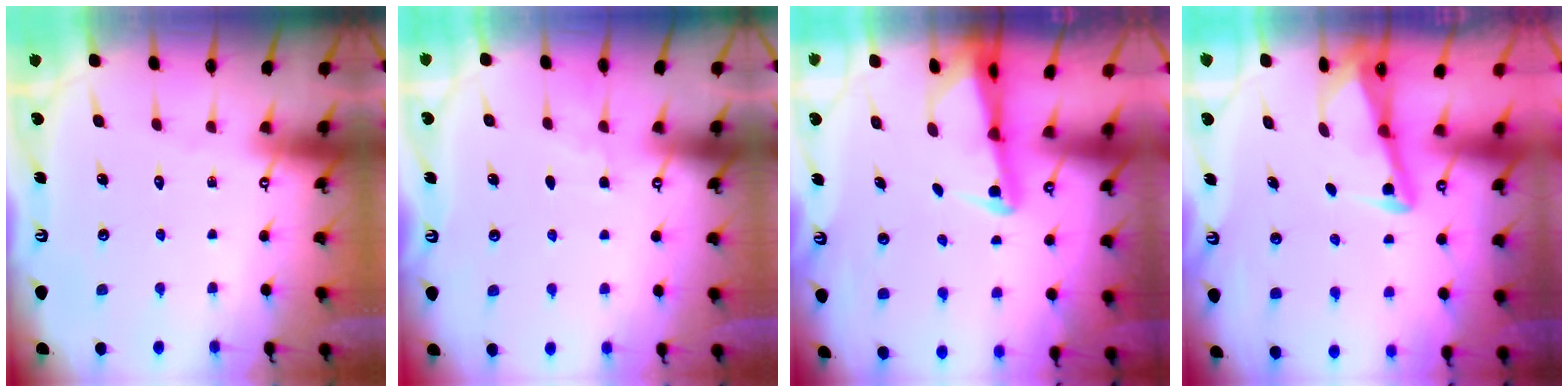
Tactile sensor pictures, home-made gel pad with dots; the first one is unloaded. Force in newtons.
{"total": 3.4, "press": 3.4, "slide": 0.5}
{"total": 2.7, "press": 2.7, "slide": 0.5}
{"total": 3.0, "press": 3.0, "slide": 0.4}